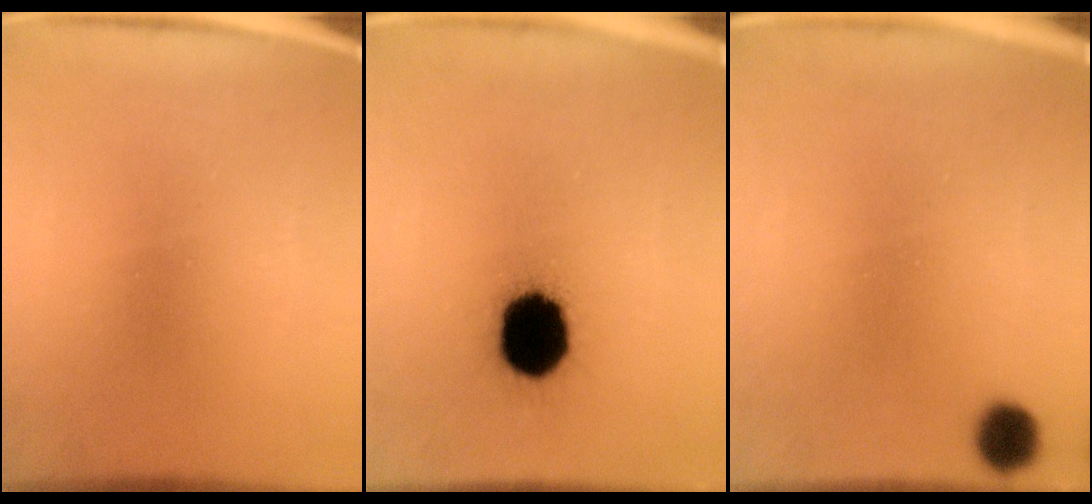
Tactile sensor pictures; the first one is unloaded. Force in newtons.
{"total": 17.4}
{"total": 4.0}